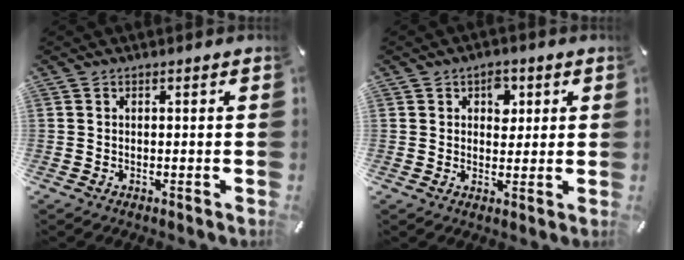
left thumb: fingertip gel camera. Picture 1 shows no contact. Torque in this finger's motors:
{"motor_torque": [0.79, 0.86, 0.46, -0.53, 0.16]}